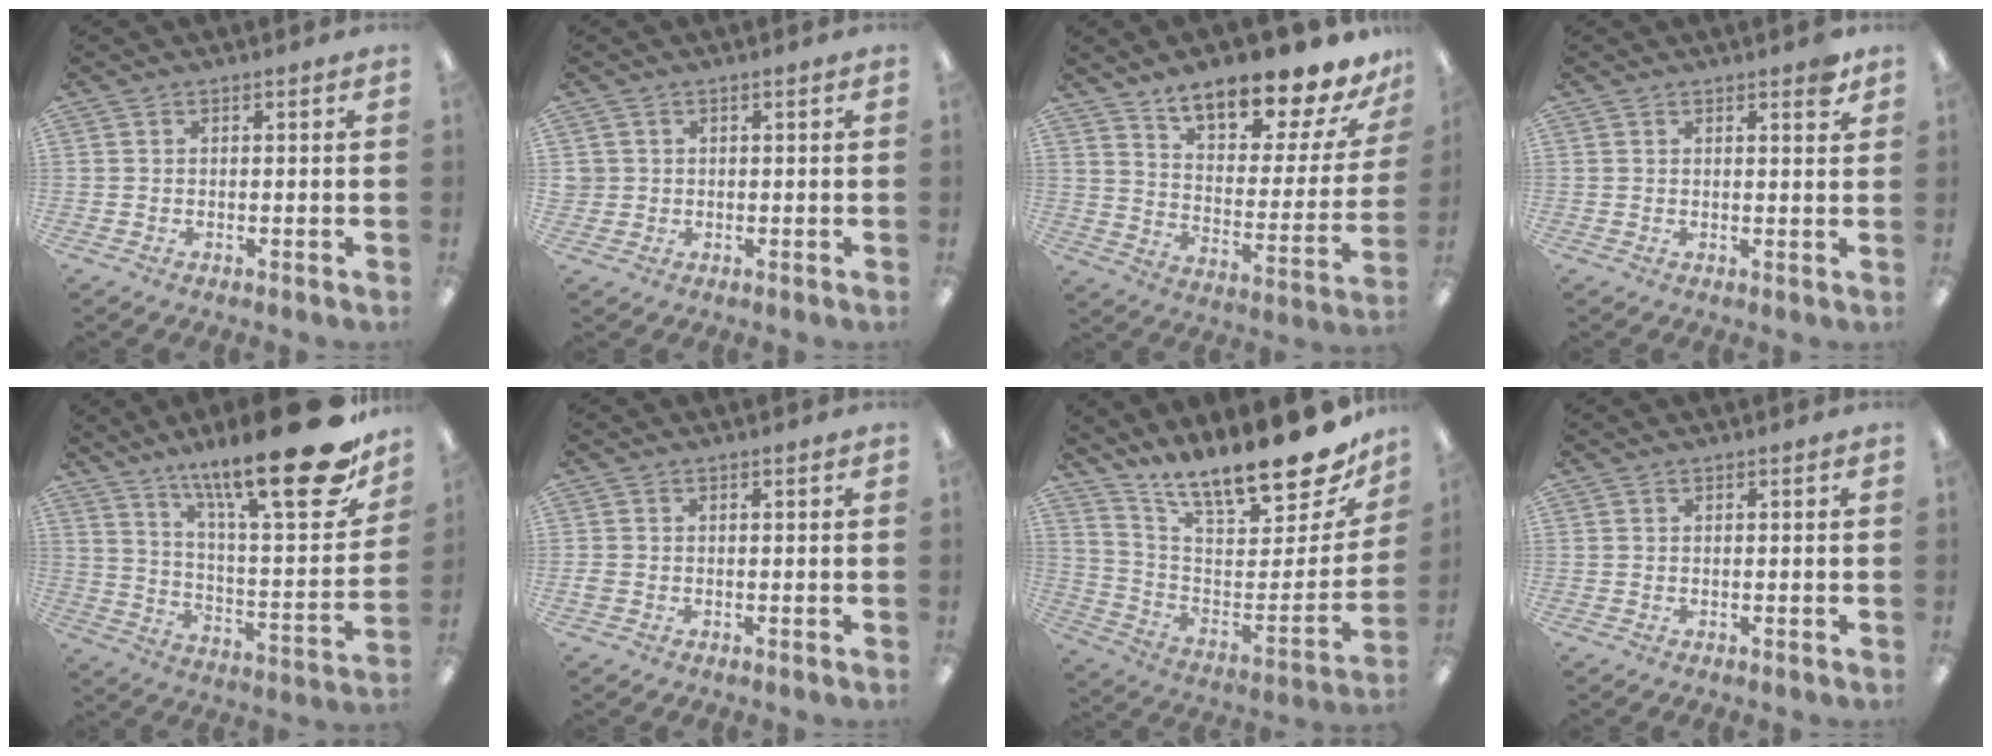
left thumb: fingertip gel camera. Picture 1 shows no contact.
{"total": 2.0, "force": [0.5, 1.9, 0.1], "torque": [-0.006, 0.003, 0.007]}
{"total": 17.9, "force": [15.0, 5.1, 8.4], "torque": [-0.127, -0.108, 0.252]}
{"total": 2.5, "force": [1.9, 0.5, 1.5], "torque": [-0.017, -0.006, 0.030]}
{"total": 26.6, "force": [17.2, 6.1, 19.3], "torque": [-0.282, -0.117, 0.274]}
{"total": 1.2, "force": [-0.4, 0.9, 0.7], "torque": [-0.011, 0.003, -0.007]}
{"total": 18.6, "force": [15.0, 4.6, 9.9], "torque": [-0.138, -0.123, 0.248]}
{"total": 0.0}